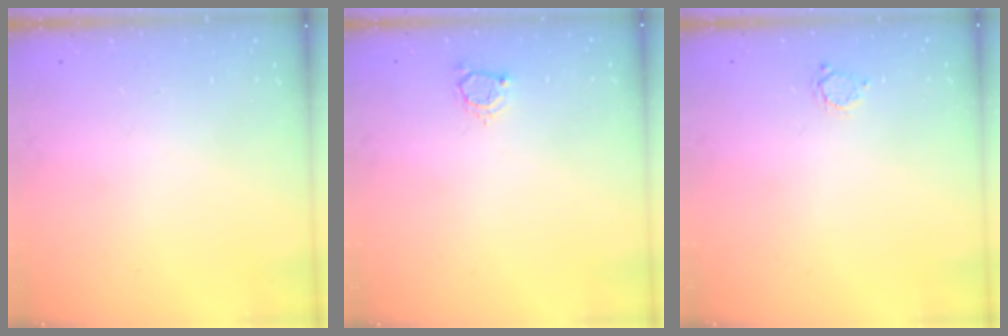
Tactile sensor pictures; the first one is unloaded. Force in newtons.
{"total": 3.5, "press": 3.5, "slide": 0.5}
{"total": 2.8, "press": 2.8, "slide": 0.4}